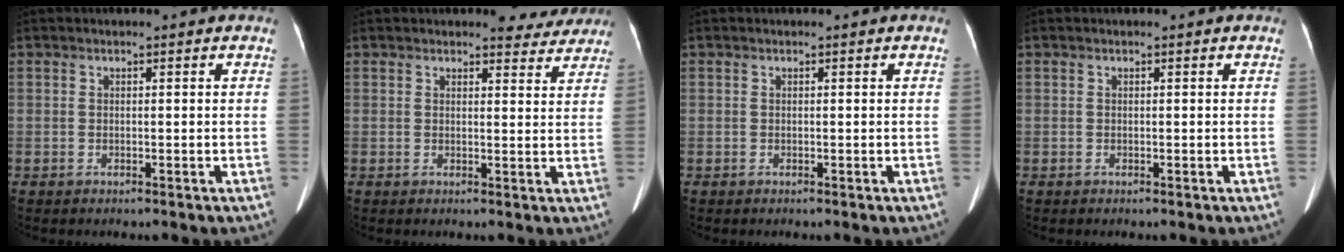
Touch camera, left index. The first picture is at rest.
{"total": 4.6, "force": [4.3, 1.5, 0.5], "torque": [0.006, -0.008, 0.036]}
{"total": 0.0}
{"total": 0.0}